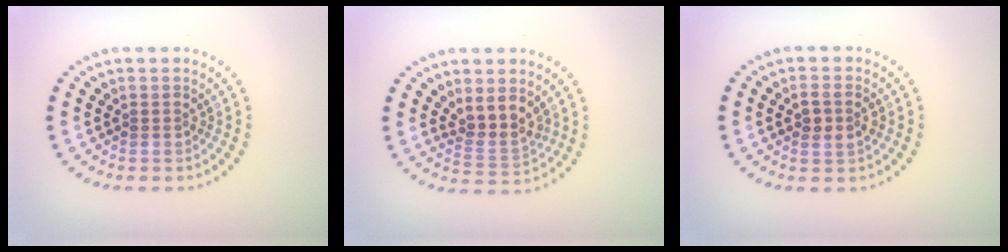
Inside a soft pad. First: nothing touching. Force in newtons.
{"total": 3.4, "press": 2.8, "slide": 1.8}
{"total": 1.9, "press": 1.8, "slide": 0.5}